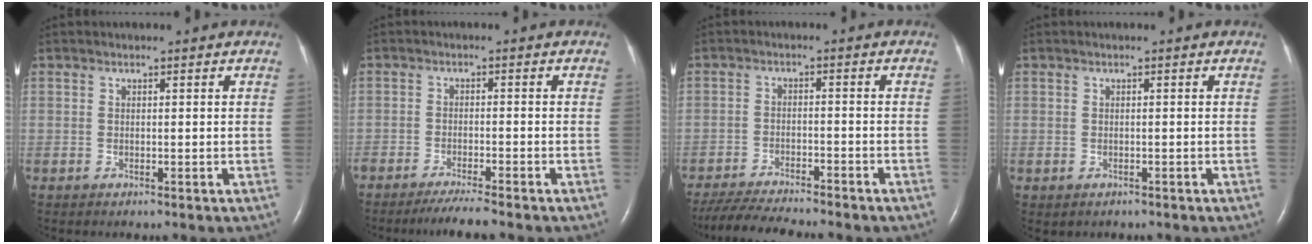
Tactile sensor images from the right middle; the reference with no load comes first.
{"total": 4.5, "force": [-3.9, -0.3, 2.3], "torque": [-0.042, -0.013, -0.068]}
{"total": 11.7, "force": [-10.5, 1.0, 5.2], "torque": [-0.085, -0.018, -0.158]}
{"total": 0.6, "force": [-0.3, 0.4, 0.2], "torque": [-0.010, 0.000, 0.001]}